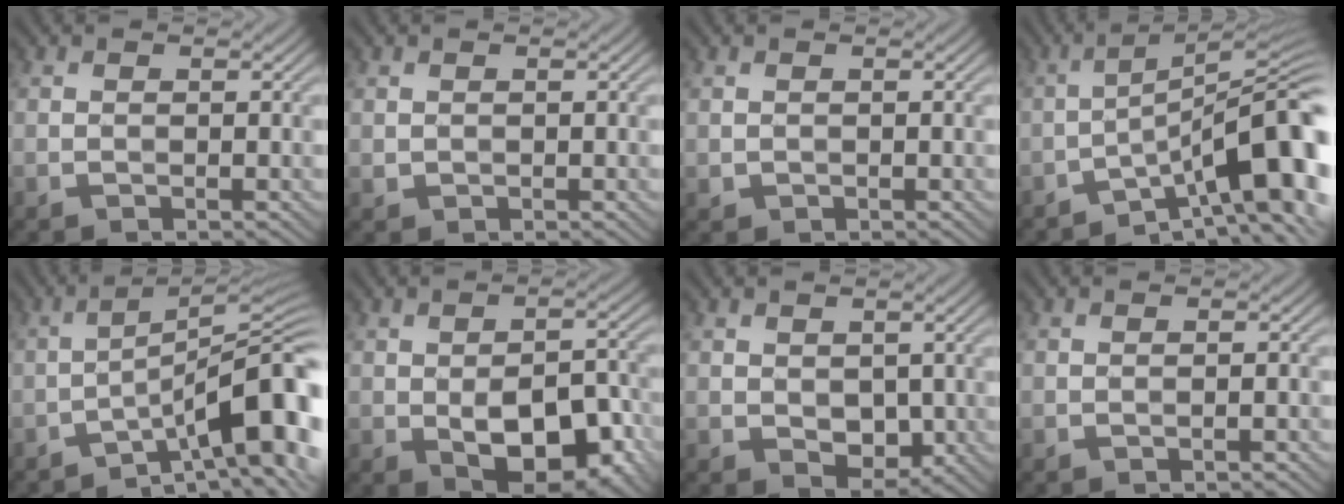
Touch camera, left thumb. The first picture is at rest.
{"total": 0.6, "force": [0.2, 0.5, 0.2], "torque": [-0.006, -0.004, 0.009]}
{"total": 0.6, "force": [0.1, 0.5, 0.2], "torque": [-0.004, -0.005, 0.005]}
{"total": 14.0, "force": [-6.1, 3.6, 12.0], "torque": [-0.173, 0.013, -0.094]}
{"total": 12.4, "force": [-6.2, 2.8, 10.4], "torque": [-0.150, 0.015, -0.095]}
{"total": 11.2, "force": [-3.8, 5.9, 8.8], "torque": [-0.128, -0.010, -0.055]}
{"total": 3.2, "force": [0.0, 2.4, 2.1], "torque": [-0.041, -0.012, 0.004]}
{"total": 0.7, "force": [-0.5, 0.0, 0.4], "torque": [-0.005, 0.004, -0.010]}